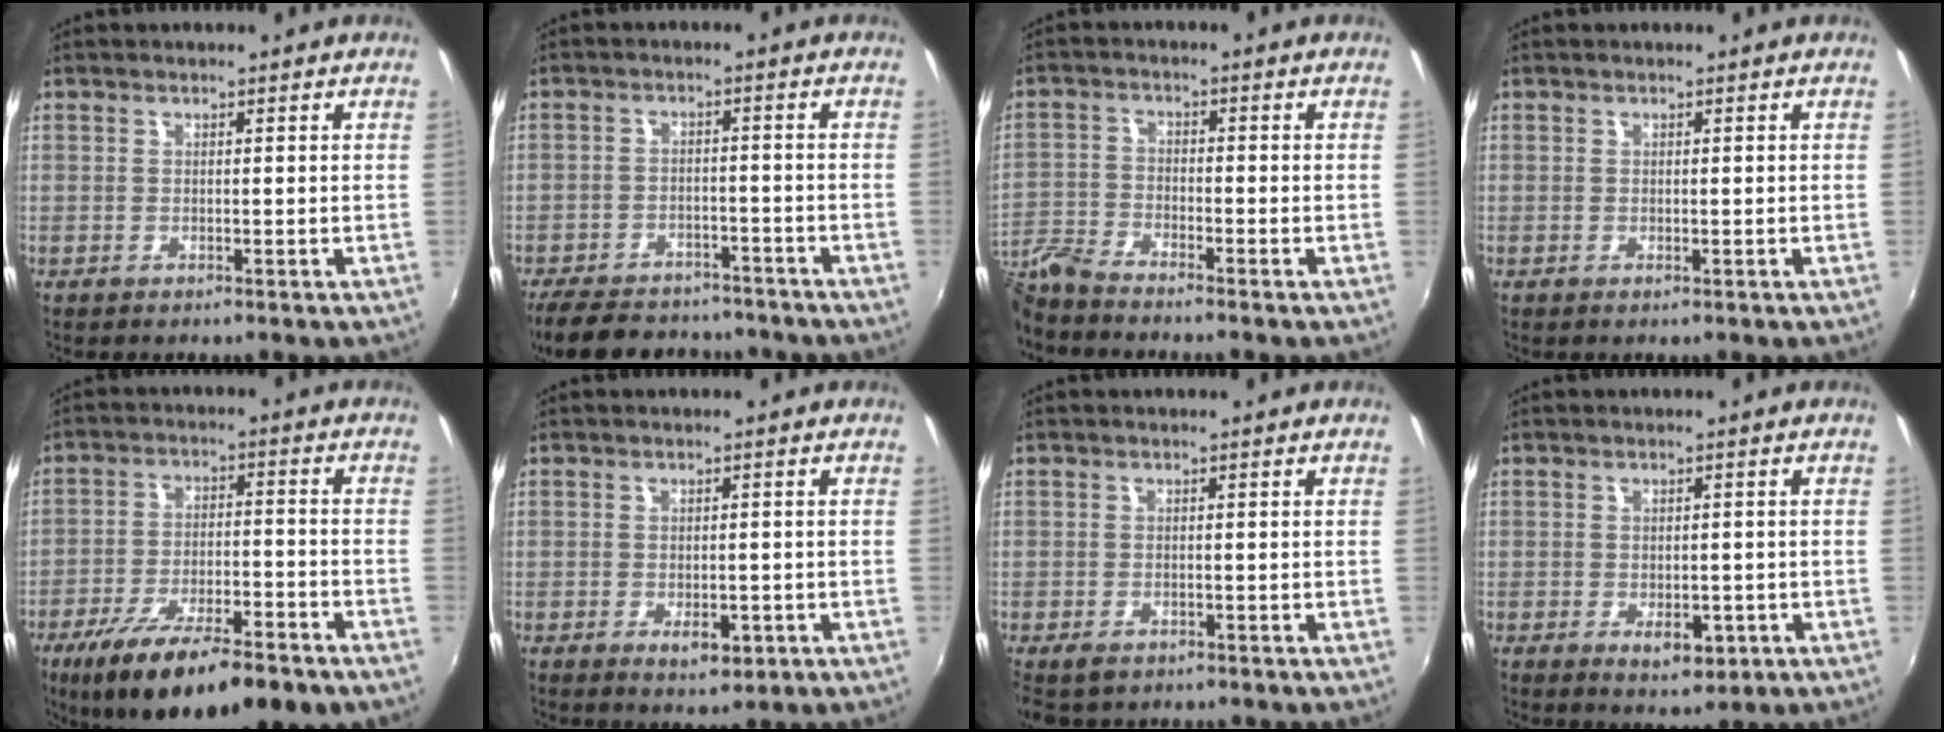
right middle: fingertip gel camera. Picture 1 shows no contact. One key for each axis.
{"total": 16.4, "fx": -13.6, "fy": 6.6, "fz": 6.3, "tx": -0.151, "ty": 0.007, "tz": -0.190}
{"total": 6.5, "fx": -6.2, "fy": 0.4, "fz": 2.0, "tx": -0.054, "ty": -0.009, "tz": -0.134}
{"total": 0.0}
{"total": 19.6, "fx": -13.3, "fy": 5.1, "fz": 13.5, "tx": -0.237, "ty": -0.042, "tz": -0.202}
{"total": 4.1, "fx": -1.6, "fy": 2.2, "fz": 3.1, "tx": -0.057, "ty": -0.010, "tz": -0.017}
{"total": 3.2, "fx": -2.2, "fy": 1.7, "fz": 1.5, "tx": -0.035, "ty": -0.012, "tz": -0.036}
{"total": 4.8, "fx": -1.8, "fy": 2.7, "fz": 3.5, "tx": -0.061, "ty": -0.012, "tz": -0.018}